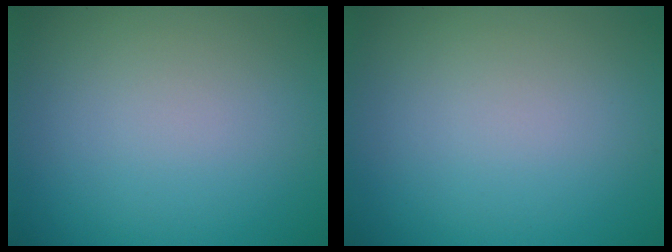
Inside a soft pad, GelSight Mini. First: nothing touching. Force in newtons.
{"total": 0.0}